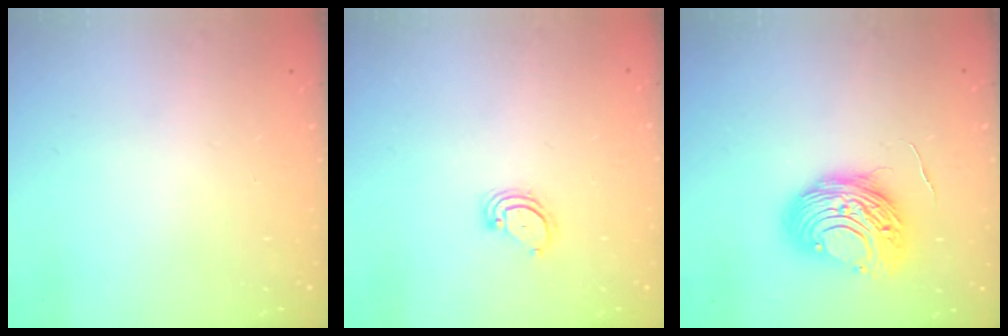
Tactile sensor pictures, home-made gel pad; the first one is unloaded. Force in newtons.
{"total": 3.1, "press": 3.1, "slide": 0.3}
{"total": 12.0, "press": 12.0, "slide": 0.9}